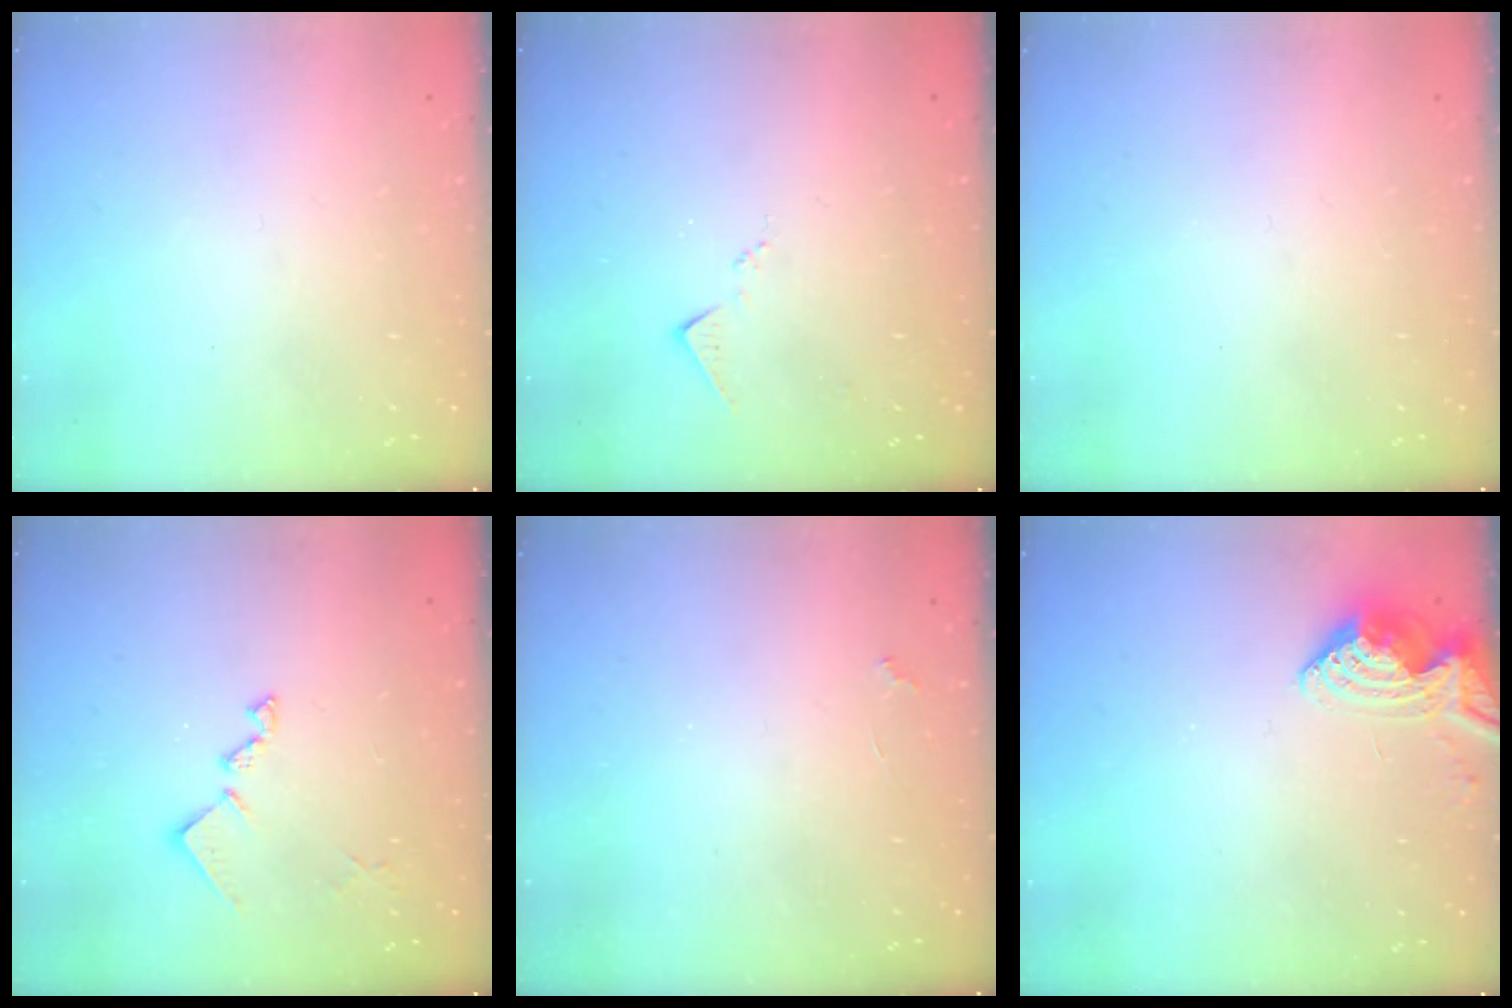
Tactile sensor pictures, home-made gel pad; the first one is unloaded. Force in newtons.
{"total": 7.4, "press": 7.4, "slide": 0.1}
{"total": 0.0}
{"total": 10.6, "press": 10.5, "slide": 0.5}
{"total": 2.0, "press": 1.9, "slide": 0.4}
{"total": 9.1, "press": 9.1, "slide": 0.5}